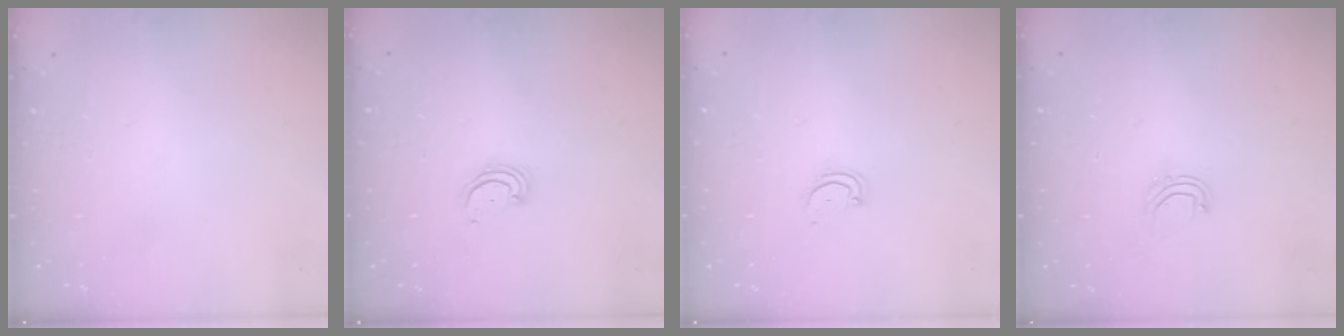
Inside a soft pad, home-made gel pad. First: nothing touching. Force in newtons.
{"total": 2.3, "press": 2.2, "slide": 0.2}
{"total": 3.5, "press": 3.5, "slide": 0.5}
{"total": 6.4, "press": 6.4, "slide": 0.4}